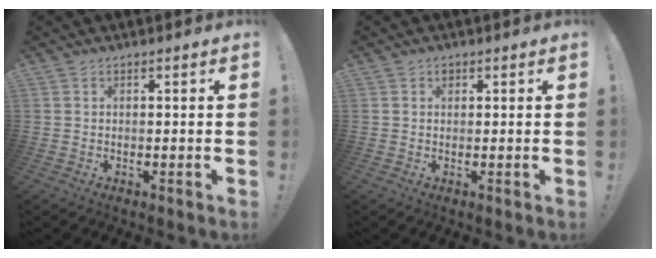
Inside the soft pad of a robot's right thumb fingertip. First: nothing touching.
{"total": 0.9, "force": [0.5, 0.7, 0.3], "torque": [0.001, -0.001, 0.008]}